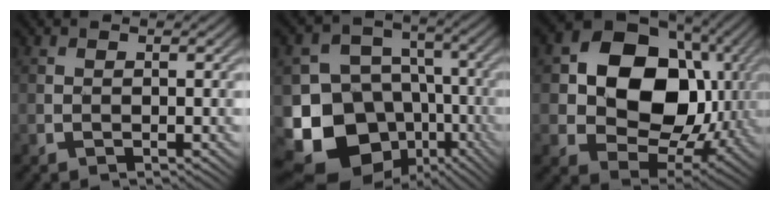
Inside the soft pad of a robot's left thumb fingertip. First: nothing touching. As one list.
[{"total": 16.7, "force": [-6.9, 13.5, 7.1], "torque": [-0.182, -0.030, -0.108]}, {"total": 16.2, "force": [2.2, 12.3, 10.4], "torque": [-0.176, -0.005, 0.039]}]